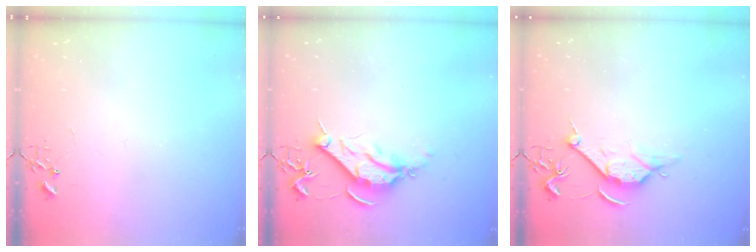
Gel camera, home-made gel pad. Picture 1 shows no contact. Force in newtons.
{"total": 9.5, "press": 9.4, "slide": 1.0}
{"total": 8.4, "press": 8.3, "slide": 1.0}